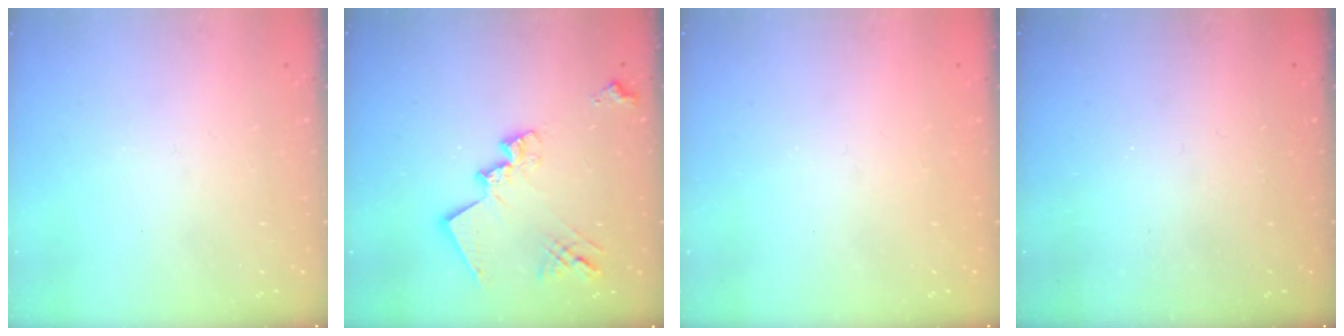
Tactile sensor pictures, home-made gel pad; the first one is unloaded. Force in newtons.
{"total": 16.6, "press": 16.6, "slide": 1.4}
{"total": 1.4, "press": 1.2, "slide": 0.7}
{"total": 0.9, "press": 0.9, "slide": 0.3}